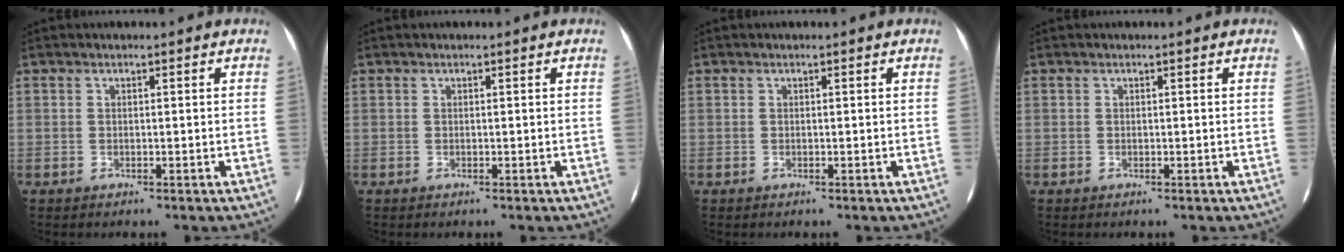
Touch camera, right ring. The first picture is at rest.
{"total": 0.0}
{"total": 0.0}
{"total": 0.0}